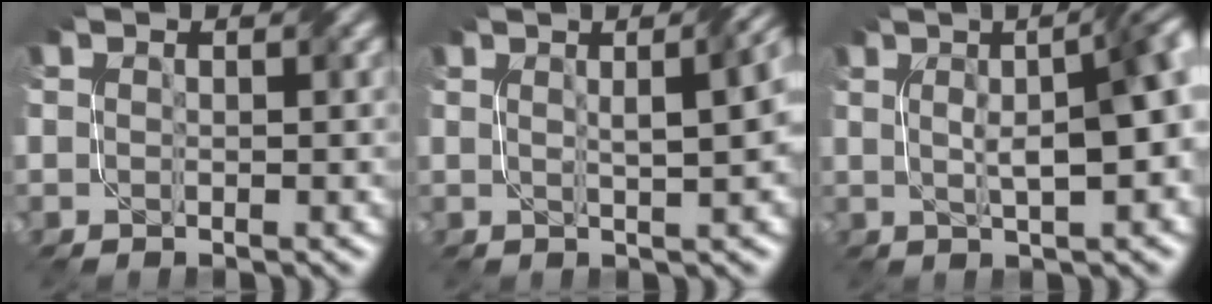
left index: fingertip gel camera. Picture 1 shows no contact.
{"total": 6.4, "force": [1.4, 2.2, 5.9], "torque": [-0.027, 0.031, 0.008]}
{"total": 9.0, "force": [1.3, 2.5, 8.6], "torque": [-0.089, 0.021, 0.011]}